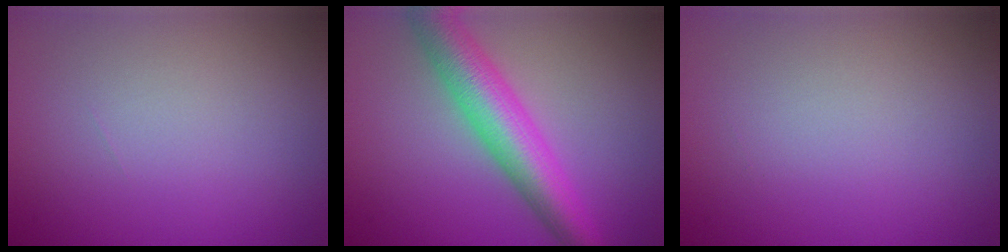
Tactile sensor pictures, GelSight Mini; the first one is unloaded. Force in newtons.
{"total": 7.0, "press": 7.0, "slide": 0.3}
{"total": 0.0}